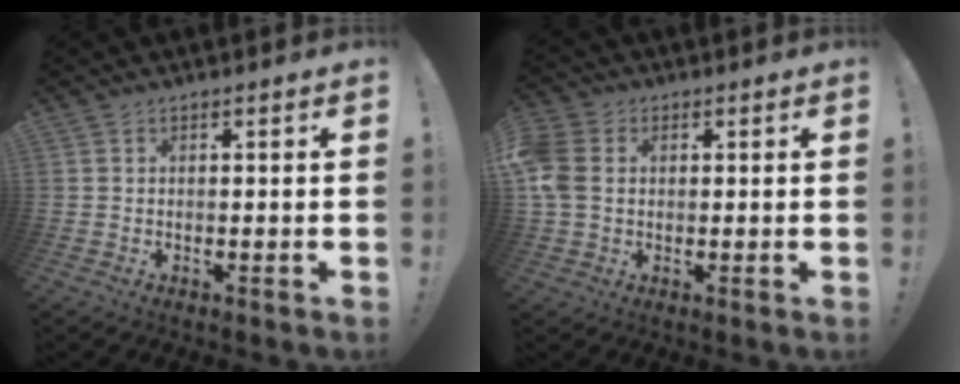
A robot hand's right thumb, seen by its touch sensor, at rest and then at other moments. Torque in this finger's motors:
{"motor_torque": [-0.05, 0.07, 0.49, 0.27, 0.17]}